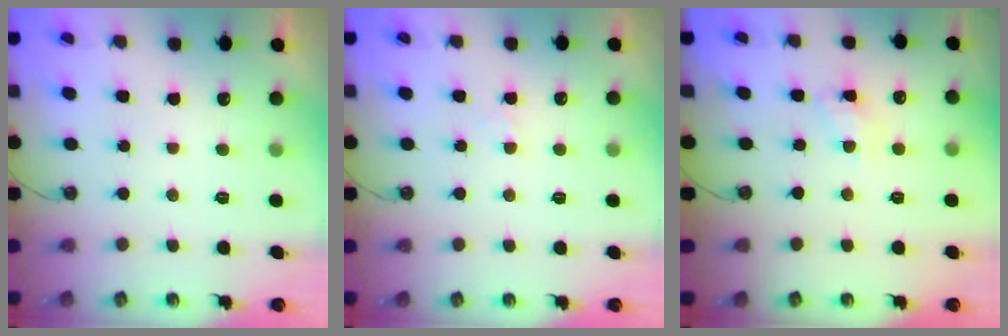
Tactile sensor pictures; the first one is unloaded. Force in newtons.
{"total": 1.9, "press": 1.9, "slide": 0.4}
{"total": 6.3, "press": 6.3, "slide": 0.4}